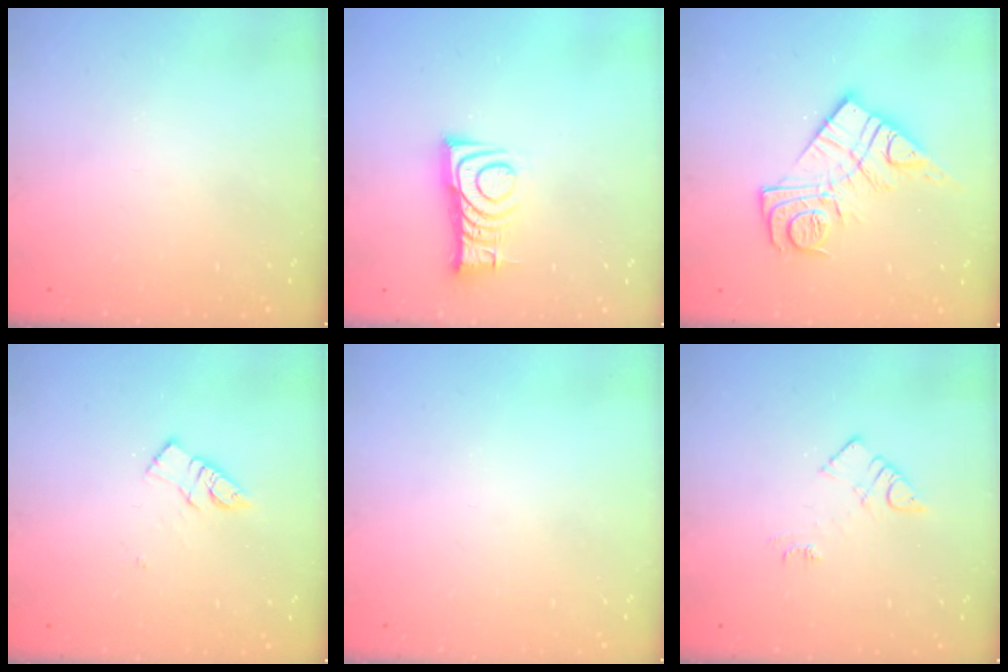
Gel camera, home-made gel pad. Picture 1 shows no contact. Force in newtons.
{"total": 10.1, "press": 10.1, "slide": 0.3}
{"total": 16.3, "press": 16.2, "slide": 1.4}
{"total": 9.1, "press": 9.1, "slide": 0.4}
{"total": 0.0}
{"total": 5.6, "press": 5.5, "slide": 0.6}